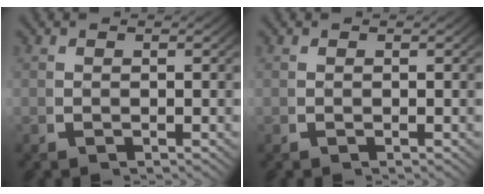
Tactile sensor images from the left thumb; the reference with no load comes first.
{"total": 0.0}